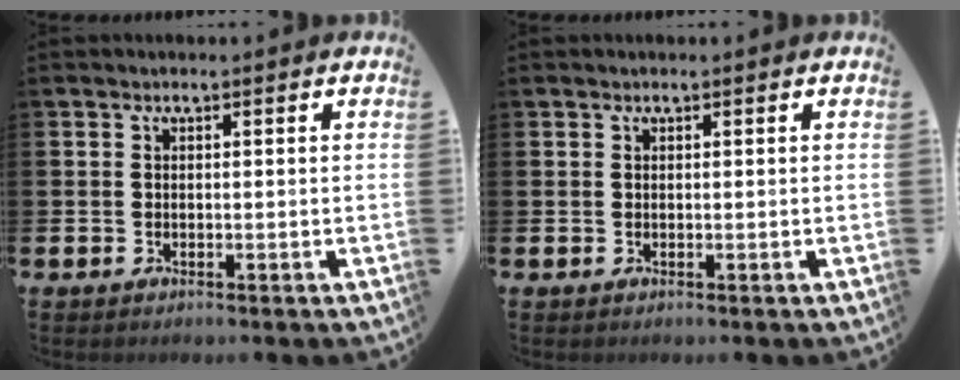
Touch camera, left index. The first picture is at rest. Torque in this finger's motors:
{"motor_torque": [-0.28, -0.31, 0.08, -0.09]}